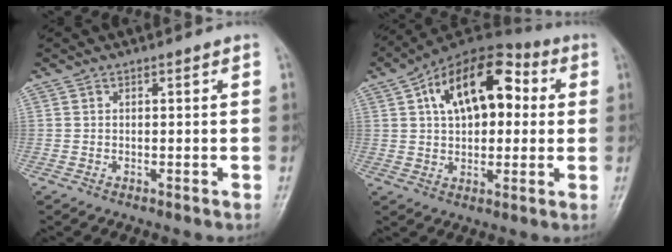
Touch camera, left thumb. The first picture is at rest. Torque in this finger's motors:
{"motor_torque": [0.14, 0.96, 0.74, 0.21, 0.33]}